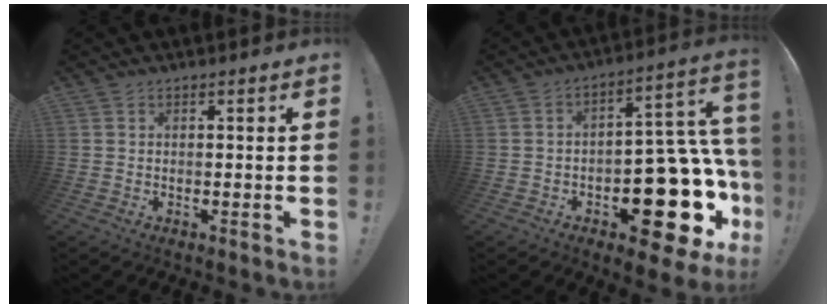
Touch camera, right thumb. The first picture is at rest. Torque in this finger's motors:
{"motor_torque": [2.51, 2.50, 1.32, -1.45, 0.37]}